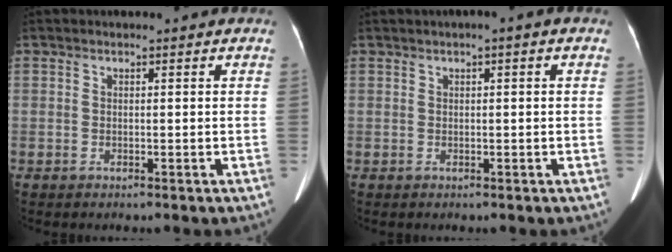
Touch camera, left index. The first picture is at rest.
{"total": 1.1, "force": [-0.9, -0.1, 0.7], "torque": [-0.011, 0.005, -0.020]}